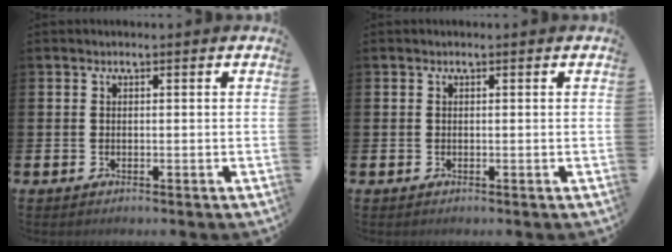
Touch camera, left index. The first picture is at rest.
{"total": 0.0}